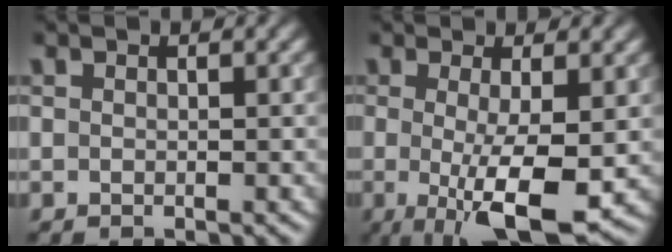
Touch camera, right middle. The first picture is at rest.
{"total": 6.9, "force": [-1.1, 1.5, 6.6], "torque": [-0.109, -0.018, -0.012]}